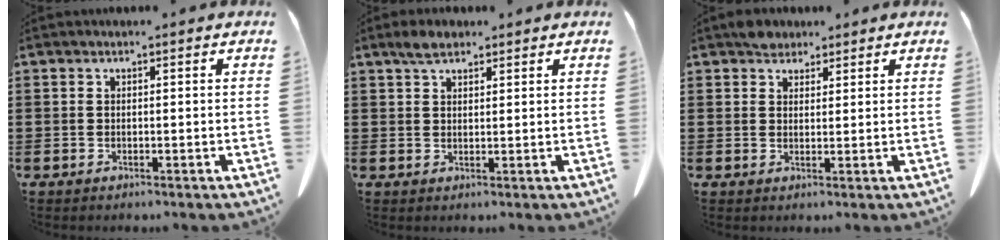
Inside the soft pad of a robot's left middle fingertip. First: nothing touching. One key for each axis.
{"total": 3.1, "fx": 2.4, "fy": 1.2, "fz": 1.7, "tx": -0.030, "ty": 0.003, "tz": 0.042}
{"total": 3.0, "fx": 2.6, "fy": 1.5, "fz": 0.5, "tx": -0.008, "ty": 0.003, "tz": 0.049}